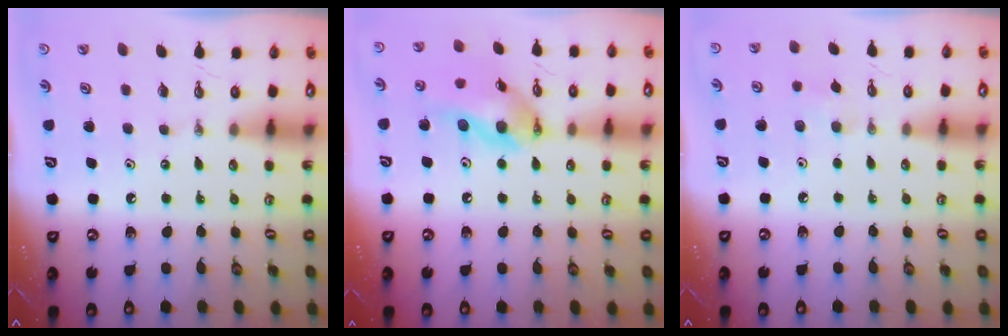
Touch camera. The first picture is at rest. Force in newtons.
{"total": 14.9, "press": 14.7, "slide": 2.5}
{"total": 5.8, "press": 5.7, "slide": 0.8}